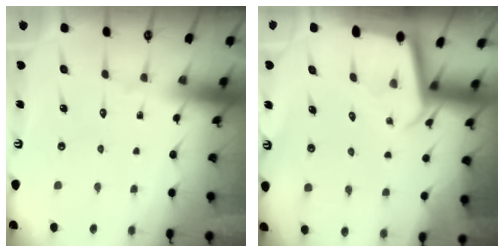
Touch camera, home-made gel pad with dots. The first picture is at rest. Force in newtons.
{"total": 2.7, "press": 2.7, "slide": 0.2}